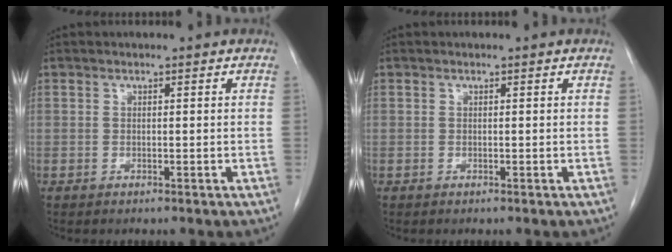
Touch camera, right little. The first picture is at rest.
{"total": 0.0}